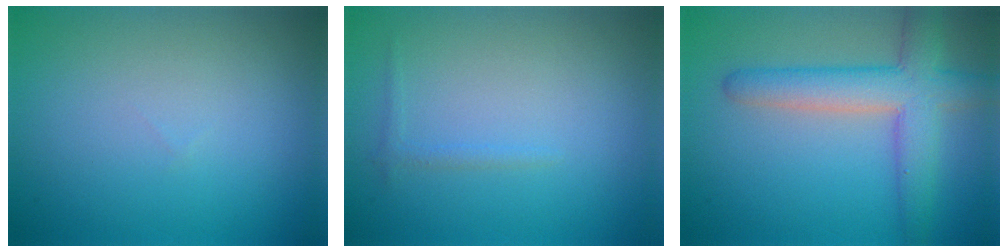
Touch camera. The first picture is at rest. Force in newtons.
{"total": 0.7, "press": 0.7, "slide": 0.1}
{"total": 5.9, "press": 5.9, "slide": 0.2}